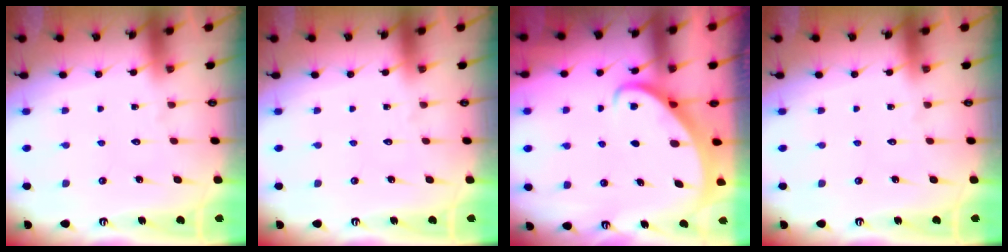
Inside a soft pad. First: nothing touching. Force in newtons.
{"total": 0.0}
{"total": 2.2, "press": 2.2, "slide": 0.3}
{"total": 0.0}